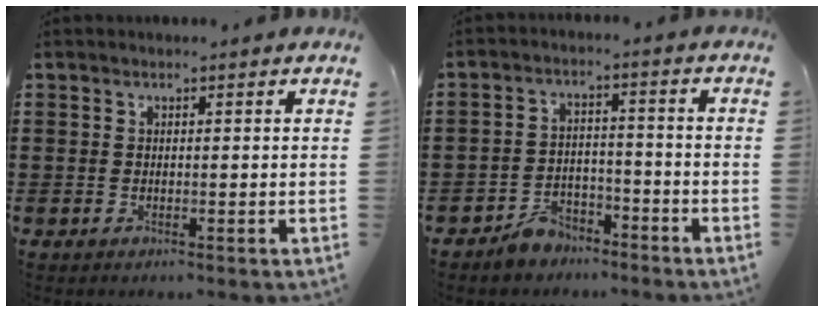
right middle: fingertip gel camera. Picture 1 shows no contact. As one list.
[{"total": 4.6, "force": [-4.2, 1.8, 0.9], "torque": [-0.015, 0.013, -0.082]}]